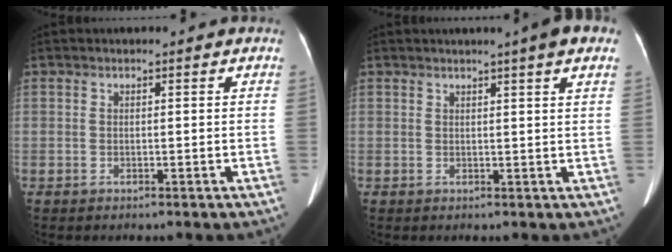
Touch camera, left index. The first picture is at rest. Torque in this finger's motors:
{"motor_torque": [0.94, -1.20, 0.07, 0.05]}